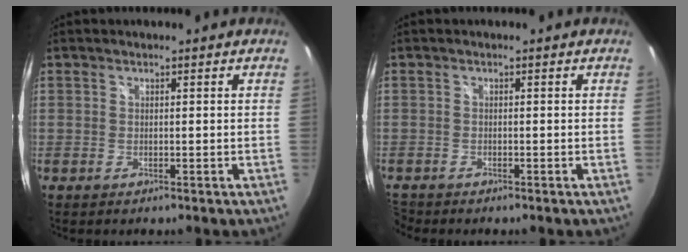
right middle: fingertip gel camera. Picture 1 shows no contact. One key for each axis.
{"total": 2.1, "fx": -2.0, "fy": 0.6, "fz": 0.2, "tx": -0.012, "ty": -0.011, "tz": -0.042}